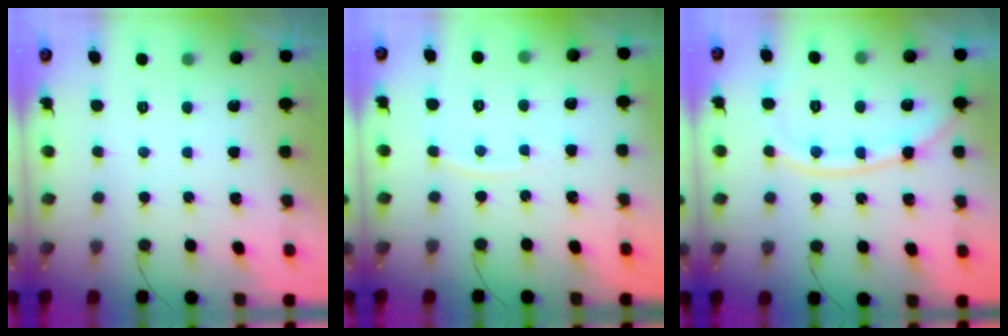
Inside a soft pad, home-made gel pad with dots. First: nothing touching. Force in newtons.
{"total": 4.8, "press": 4.8, "slide": 0.5}
{"total": 10.8, "press": 10.7, "slide": 1.6}